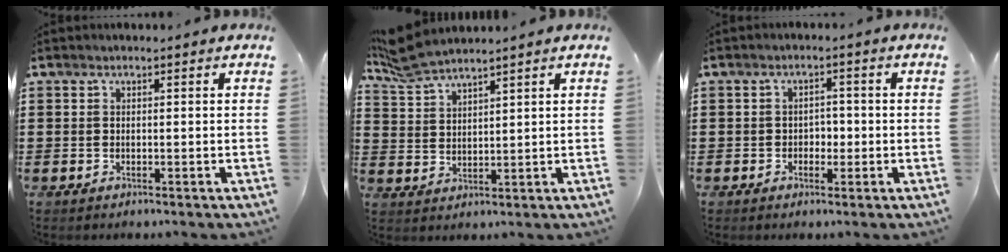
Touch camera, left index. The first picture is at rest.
{"total": 5.2, "force": [4.7, 0.3, 2.0], "torque": [-0.055, -0.013, 0.087]}
{"total": 2.1, "force": [-0.7, 1.6, 1.2], "torque": [-0.026, 0.004, -0.018]}